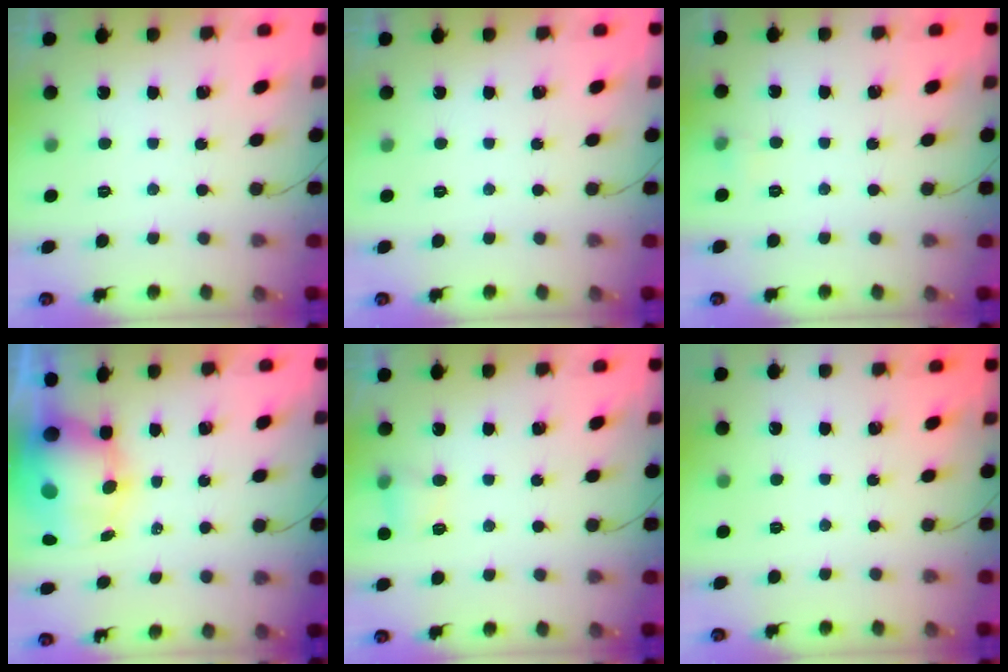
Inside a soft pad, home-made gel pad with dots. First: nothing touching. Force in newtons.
{"total": 0.0}
{"total": 3.0, "press": 2.7, "slide": 1.3}
{"total": 11.5, "press": 11.0, "slide": 3.2}
{"total": 3.9, "press": 3.7, "slide": 1.3}
{"total": 0.0}